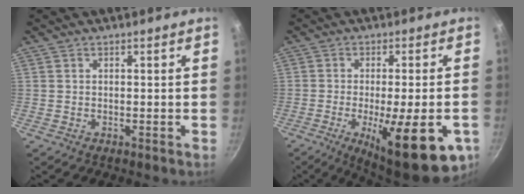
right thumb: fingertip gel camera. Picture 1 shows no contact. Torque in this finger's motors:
{"motor_torque": [0.22, 0.89, 0.53, -0.78, 0.39]}